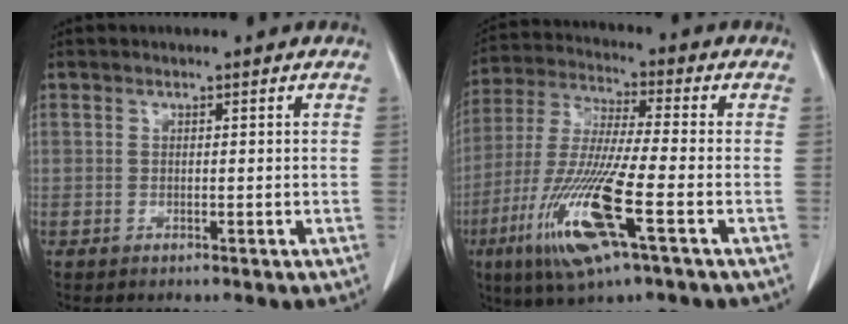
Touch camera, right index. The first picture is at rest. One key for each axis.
{"total": 15.4, "fx": -6.0, "fy": 1.0, "fz": 14.1, "tx": -0.298, "ty": -0.026, "tz": -0.114}